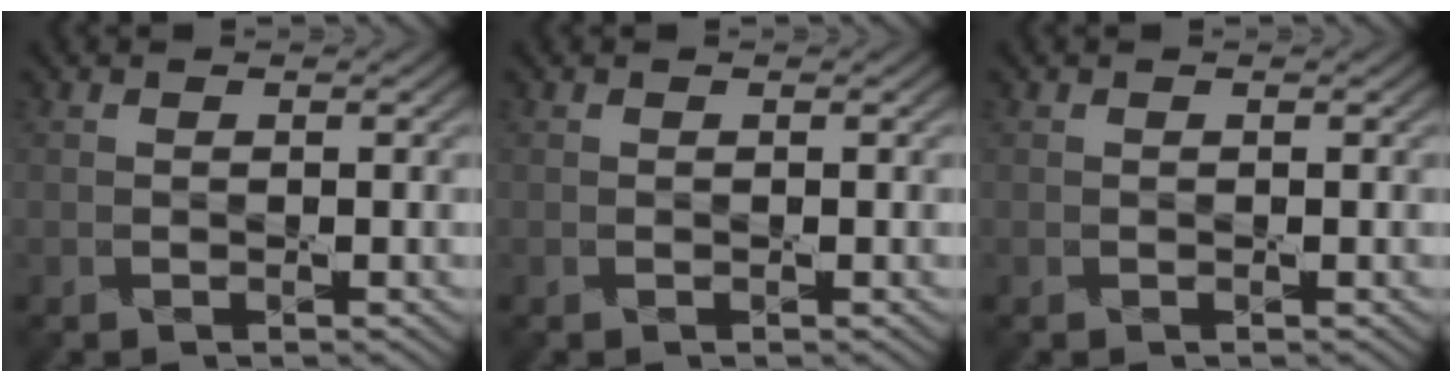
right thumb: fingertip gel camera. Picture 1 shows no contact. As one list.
[{"total": 0.0}, {"total": 0.0}]